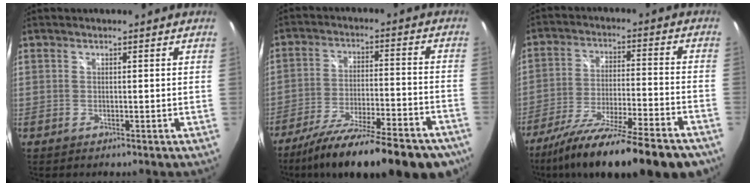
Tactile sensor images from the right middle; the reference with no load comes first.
{"total": 23.5, "force": [-18.9, 4.5, 13.3], "torque": [-0.221, -0.053, -0.273]}
{"total": 21.6, "force": [-17.4, 2.1, 12.6], "torque": [-0.220, -0.054, -0.270]}